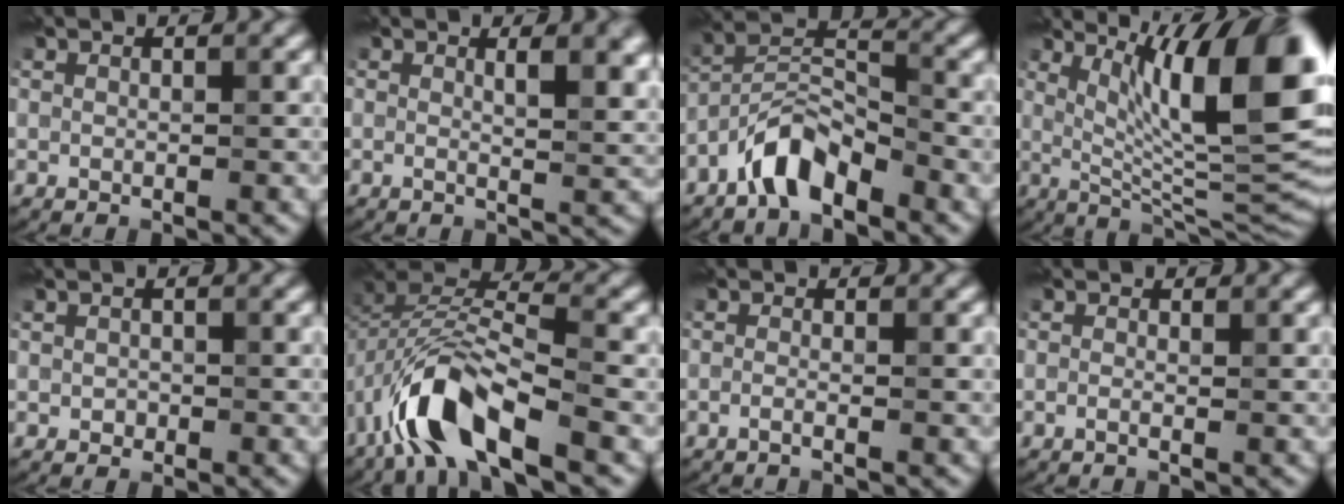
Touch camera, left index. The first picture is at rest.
{"total": 3.4, "force": [0.5, 0.6, 3.3], "torque": [-0.027, -0.003, 0.024]}
{"total": 5.4, "force": [-5.3, 0.1, 0.7], "torque": [-0.036, -0.005, -0.074]}
{"total": 12.1, "force": [3.1, 2.3, 11.4], "torque": [-0.161, -0.017, 0.086]}
{"total": 1.6, "force": [-1.2, -0.5, -1.0], "torque": [-0.007, -0.013, 0.014]}
{"total": 7.6, "force": [-6.1, 1.6, 4.2], "torque": [-0.106, -0.009, -0.089]}
{"total": 2.0, "force": [-1.8, -0.8, -0.4], "torque": [-0.013, -0.029, -0.016]}
{"total": 1.6, "force": [-1.3, -0.9, -0.4], "torque": [-0.014, -0.019, -0.005]}